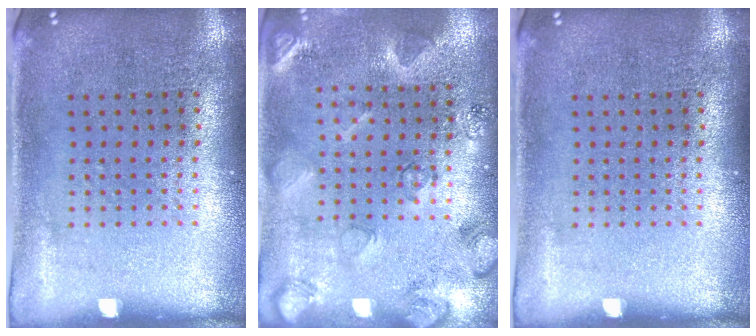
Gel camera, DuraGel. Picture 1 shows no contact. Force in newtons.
{"total": 2.1, "press": 2.1, "slide": 0.5}
{"total": 0.0}